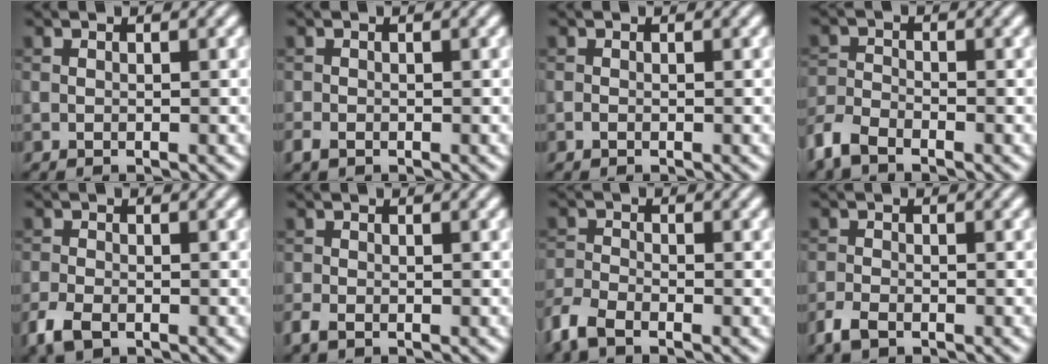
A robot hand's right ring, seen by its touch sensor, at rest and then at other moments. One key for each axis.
{"total": 1.2, "fx": -0.8, "fy": 0.7, "fz": 0.5, "tx": -0.011, "ty": -0.004, "tz": -0.017}
{"total": 0.0}
{"total": 3.4, "fx": -2.7, "fy": 1.3, "fz": 1.6, "tx": -0.036, "ty": -0.007, "tz": -0.068}
{"total": 3.0, "fx": -1.8, "fy": 1.6, "fz": 1.8, "tx": -0.042, "ty": -0.008, "tz": -0.043}
{"total": 1.5, "fx": -1.0, "fy": 0.8, "fz": 0.8, "tx": -0.022, "ty": -0.005, "tz": -0.023}
{"total": 3.5, "fx": -2.6, "fy": 1.4, "fz": 1.9, "tx": -0.044, "ty": -0.009, "tz": -0.068}
{"total": 2.0, "fx": -1.4, "fy": 0.9, "fz": 1.2, "tx": -0.028, "ty": -0.005, "tz": -0.035}